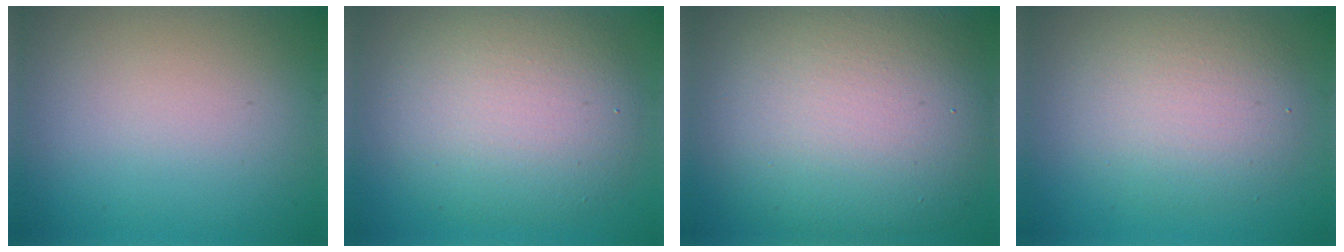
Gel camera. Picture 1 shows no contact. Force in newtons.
{"total": 7.3, "press": 7.3, "slide": 0.6}
{"total": 12.8, "press": 12.8, "slide": 0.6}
{"total": 4.8, "press": 4.8, "slide": 0.2}